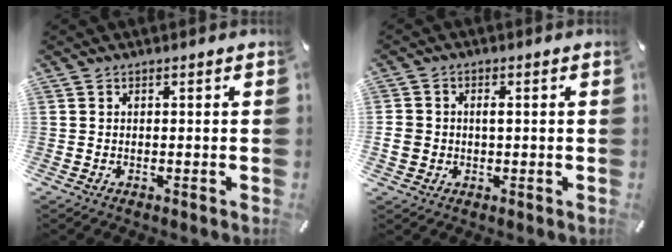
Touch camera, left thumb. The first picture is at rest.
{"total": 3.6, "force": [0.1, 2.9, 2.0], "torque": [-0.032, 0.005, 0.000]}